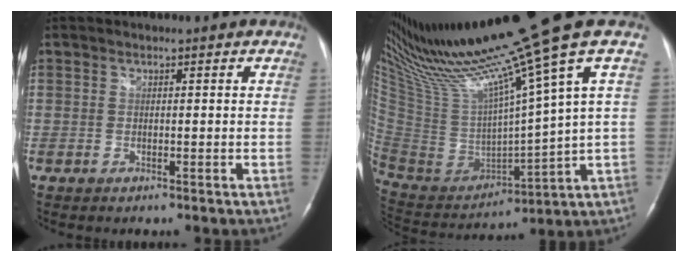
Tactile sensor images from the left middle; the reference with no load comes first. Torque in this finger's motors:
{"motor_torque": [0.11, -0.45, 0.06, 0.13]}